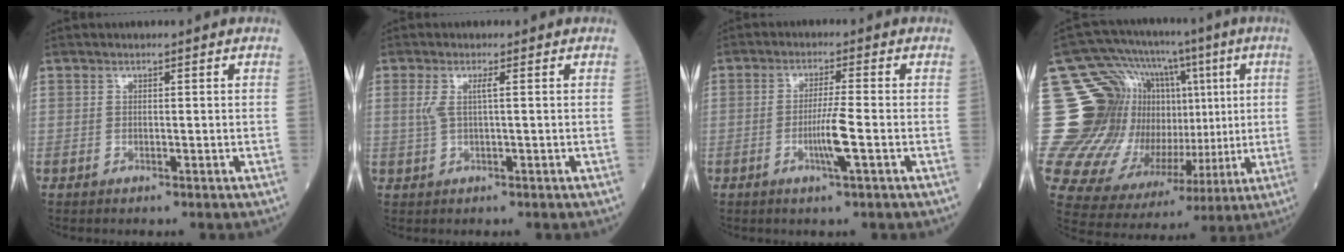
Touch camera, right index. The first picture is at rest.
{"total": 2.4, "force": [0.5, 0.0, 2.3], "torque": [-0.059, 0.007, 0.013]}
{"total": 5.0, "force": [-1.5, -0.7, 4.7], "torque": [-0.090, -0.010, -0.029]}
{"total": 27.4, "force": [3.4, 20.8, 17.5], "torque": [-0.336, 0.091, 0.075]}